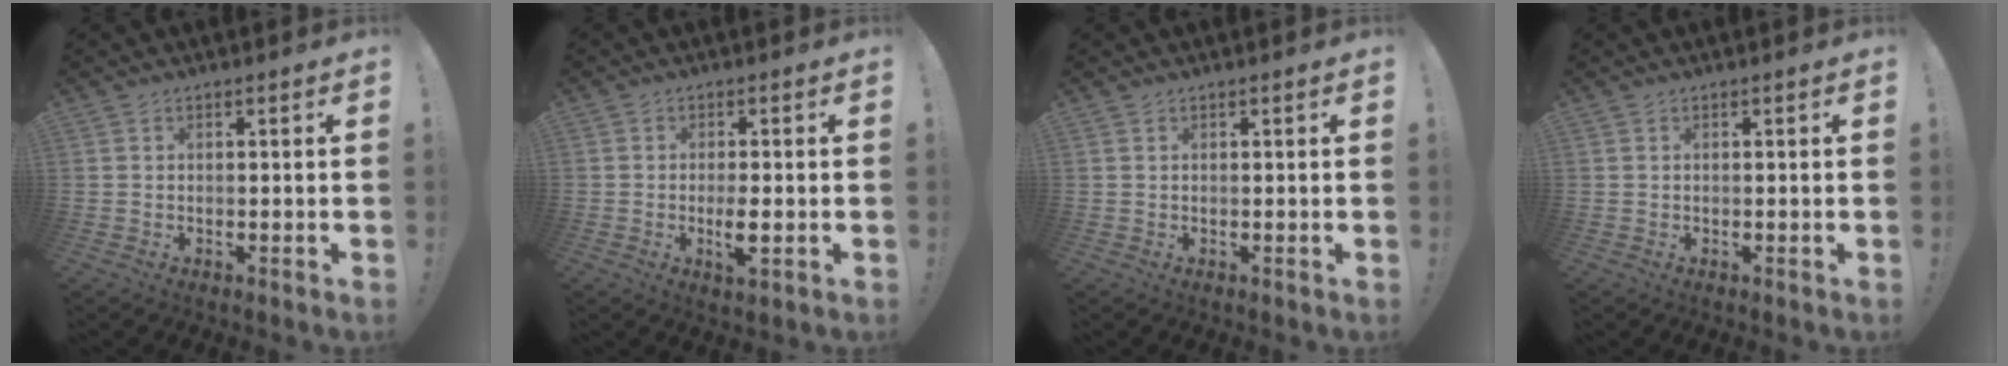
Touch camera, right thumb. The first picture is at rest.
{"total": 4.2, "force": [-1.1, 1.9, 3.5], "torque": [-0.053, 0.002, -0.020]}
{"total": 0.0}
{"total": 0.0}